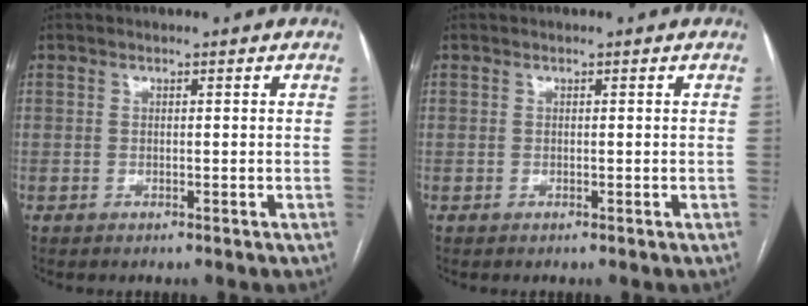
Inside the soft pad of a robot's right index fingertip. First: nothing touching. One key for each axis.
{"total": 0.0}